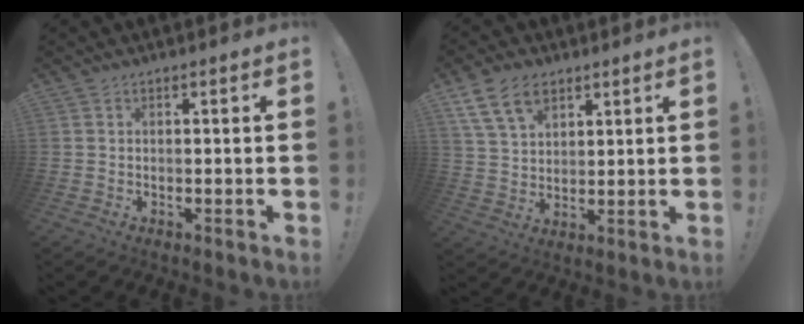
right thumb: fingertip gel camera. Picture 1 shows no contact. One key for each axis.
{"total": 11.7, "fx": 6.6, "fy": 7.5, "fz": 6.0, "tx": -0.098, "ty": -0.022, "tz": 0.128}